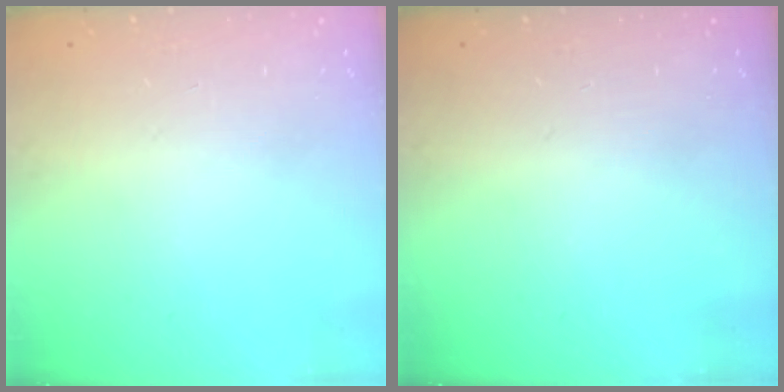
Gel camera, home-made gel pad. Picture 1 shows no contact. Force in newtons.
{"total": 0.0}